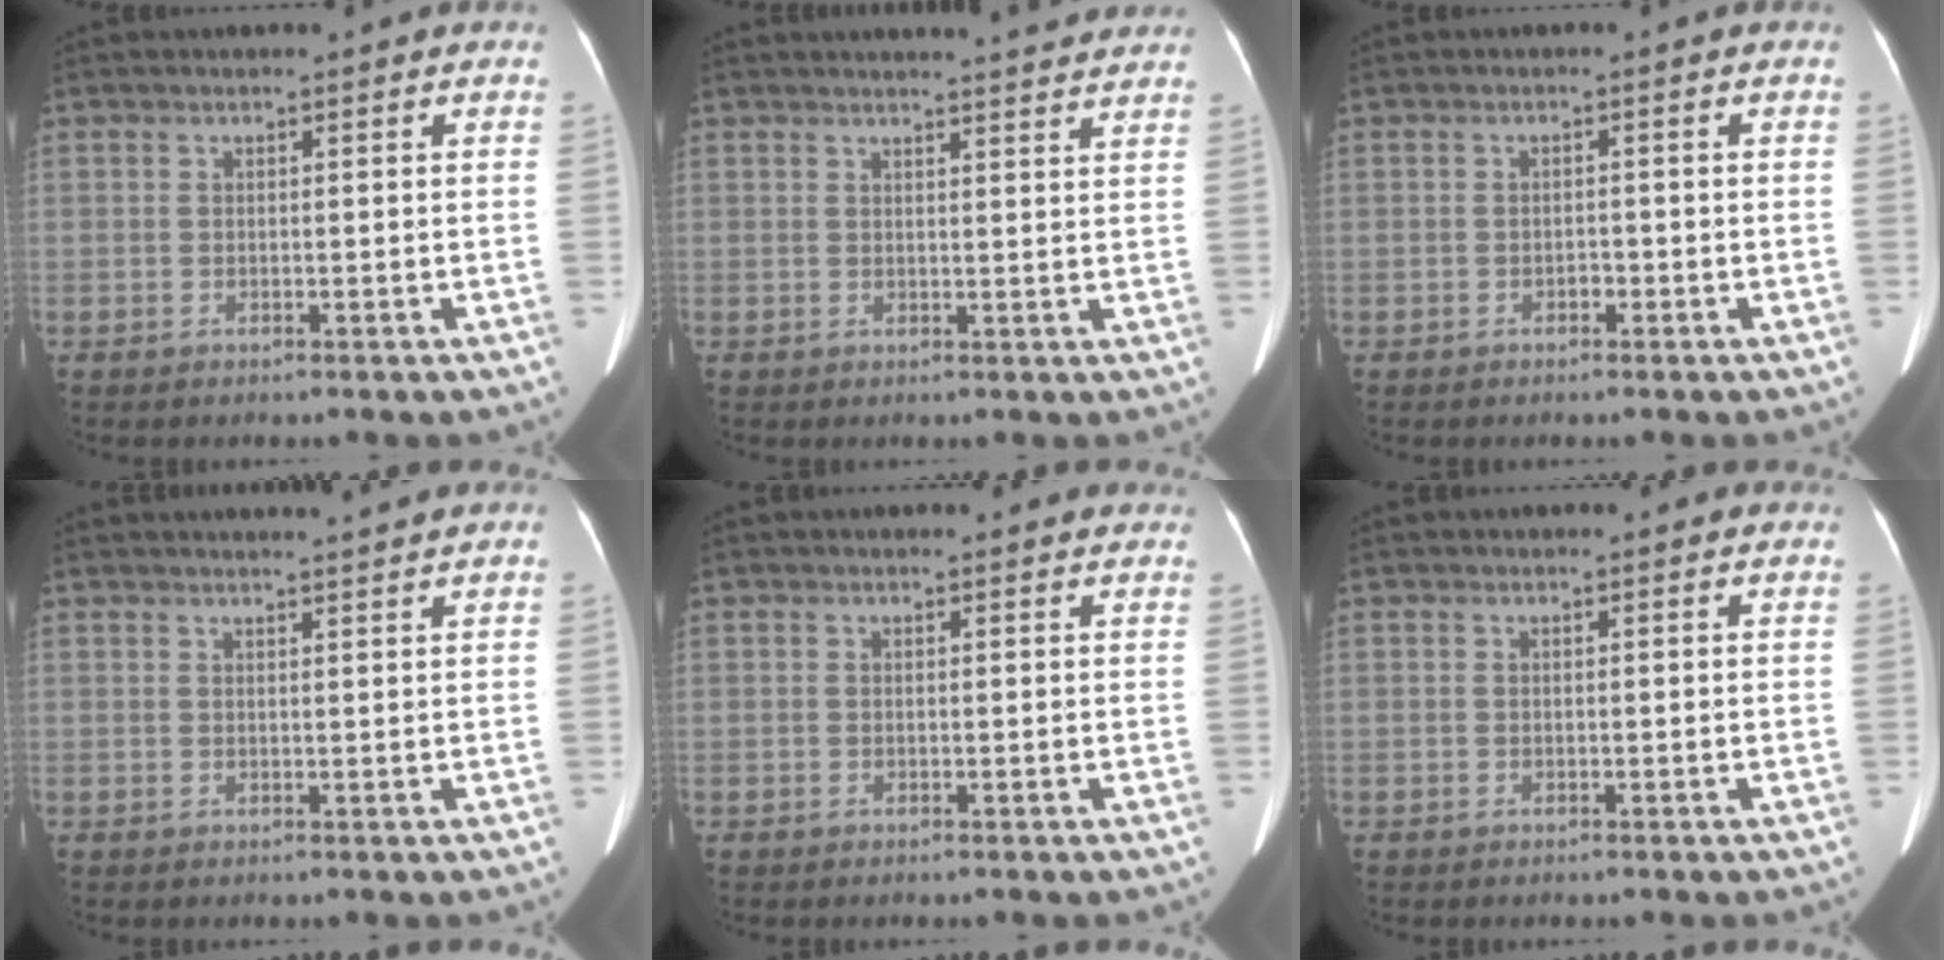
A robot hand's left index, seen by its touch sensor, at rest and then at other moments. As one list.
[{"total": 9.0, "force": [8.6, 0.1, 2.7], "torque": [-0.035, 0.002, 0.090]}, {"total": 1.0, "force": [-0.6, 0.6, 0.5], "torque": [-0.008, 0.003, -0.009]}, {"total": 4.7, "force": [4.3, -0.7, 1.6], "torque": [-0.022, 0.008, 0.049]}, {"total": 2.7, "force": [2.6, 0.7, 0.4], "torque": [-0.007, 0.003, 0.016]}, {"total": 0.9, "force": [0.8, 0.3, 0.1], "torque": [-0.012, -0.001, 0.001]}]